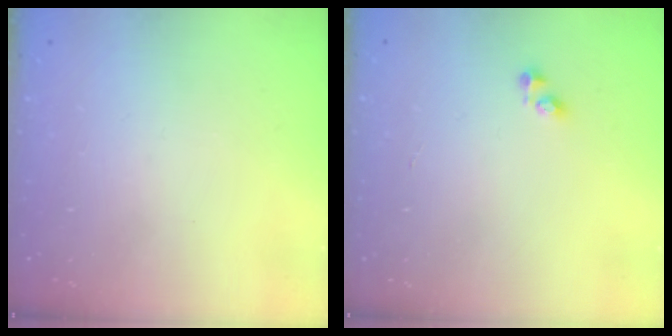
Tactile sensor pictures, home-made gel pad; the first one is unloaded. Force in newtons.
{"total": 2.2, "press": 2.2, "slide": 0.3}